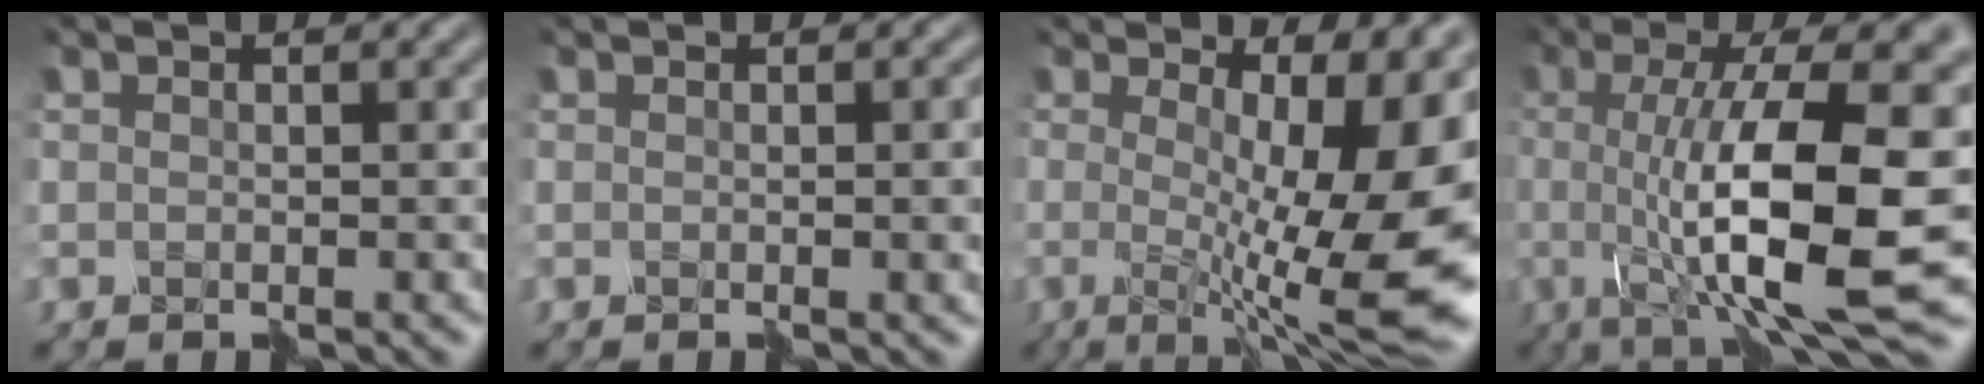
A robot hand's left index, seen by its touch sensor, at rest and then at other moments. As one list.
[{"total": 2.8, "force": [-0.2, 0.9, 2.7], "torque": [-0.027, -0.009, 0.002]}, {"total": 12.3, "force": [0.0, 3.6, 11.8], "torque": [-0.144, -0.007, 0.002]}, {"total": 13.5, "force": [-1.4, 3.3, 13.0], "torque": [-0.182, -0.005, -0.023]}]